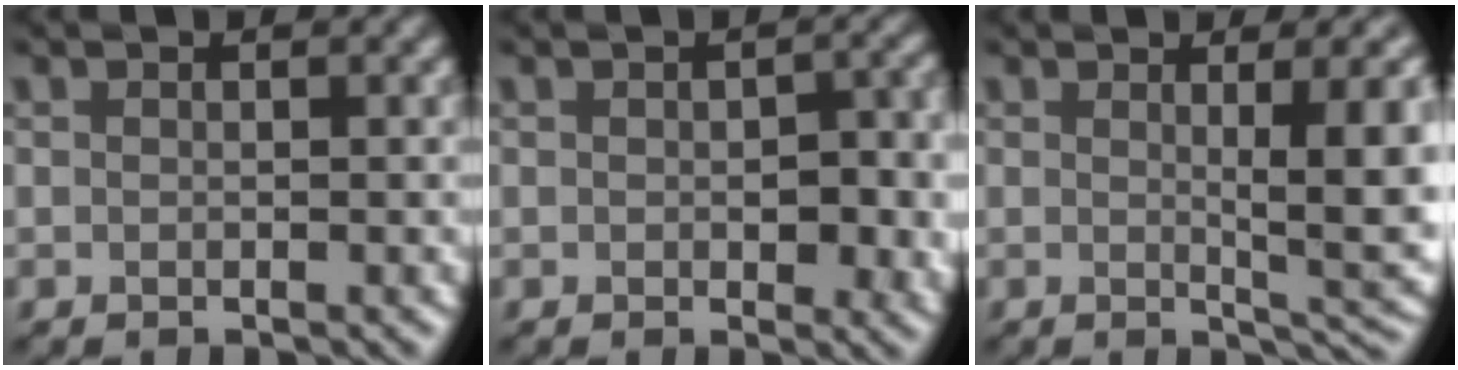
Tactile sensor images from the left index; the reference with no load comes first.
{"total": 3.6, "force": [-0.1, 2.0, 3.1], "torque": [-0.036, -0.005, -0.001]}
{"total": 7.4, "force": [0.6, 1.7, 7.1], "torque": [-0.081, -0.008, 0.012]}